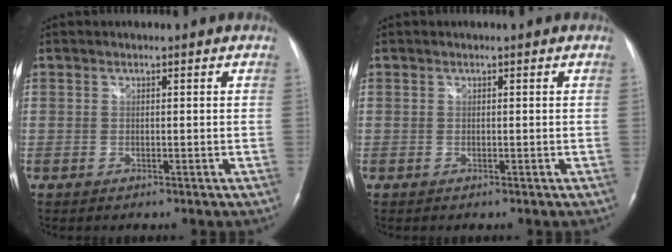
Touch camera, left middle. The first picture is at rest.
{"total": 0.0}